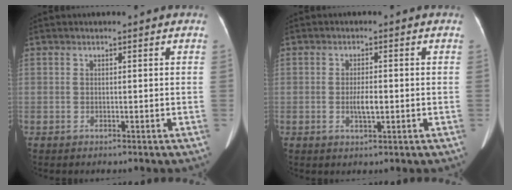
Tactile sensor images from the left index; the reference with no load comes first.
{"total": 2.8, "force": [-0.6, 0.7, 2.6], "torque": [-0.052, 0.000, -0.009]}